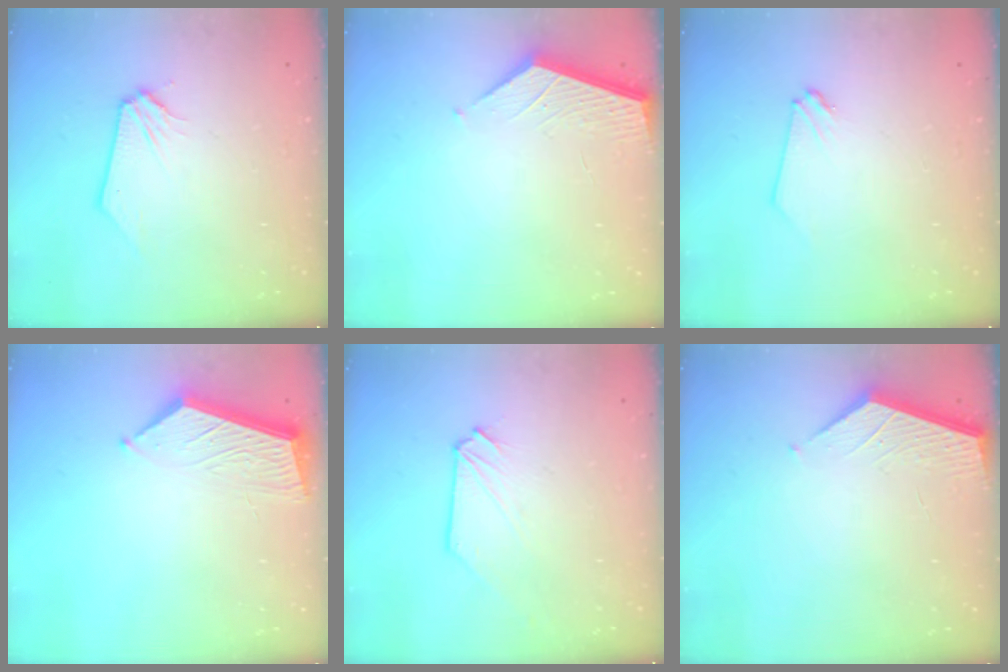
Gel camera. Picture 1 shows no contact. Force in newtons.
{"total": 2.6, "press": 2.6, "slide": 0.2}
{"total": 0.0}
{"total": 7.5, "press": 7.5, "slide": 0.8}
{"total": 0.0}
{"total": 2.6, "press": 2.6, "slide": 0.2}